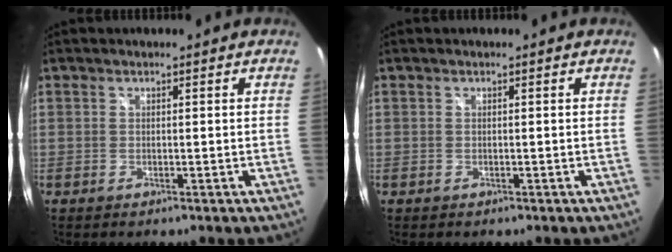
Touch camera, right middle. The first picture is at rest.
{"total": 0.0}